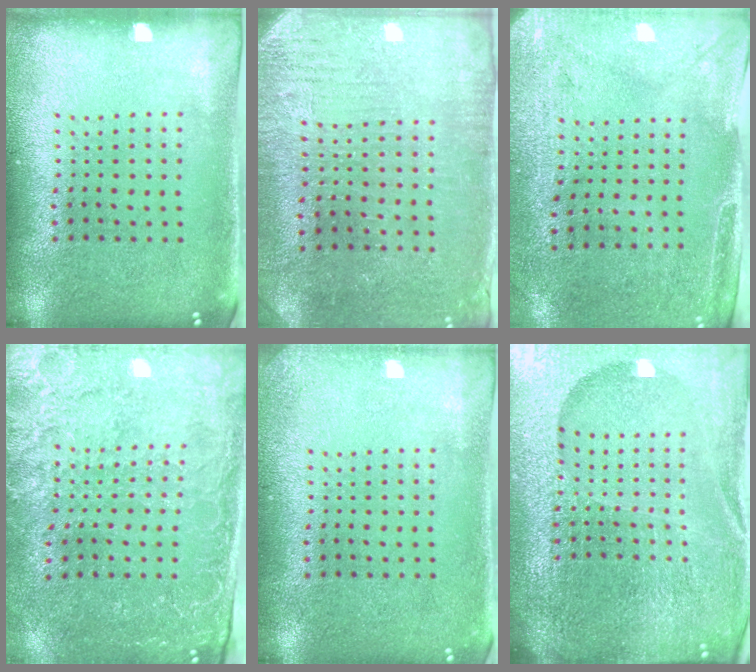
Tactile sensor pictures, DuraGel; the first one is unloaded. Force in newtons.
{"total": 3.0, "press": 2.8, "slide": 0.8}
{"total": 3.0, "press": 2.4, "slide": 1.7}
{"total": 2.9, "press": 2.8, "slide": 0.8}
{"total": 1.2, "press": 1.2, "slide": 0.1}
{"total": 6.6, "press": 5.7, "slide": 3.3}